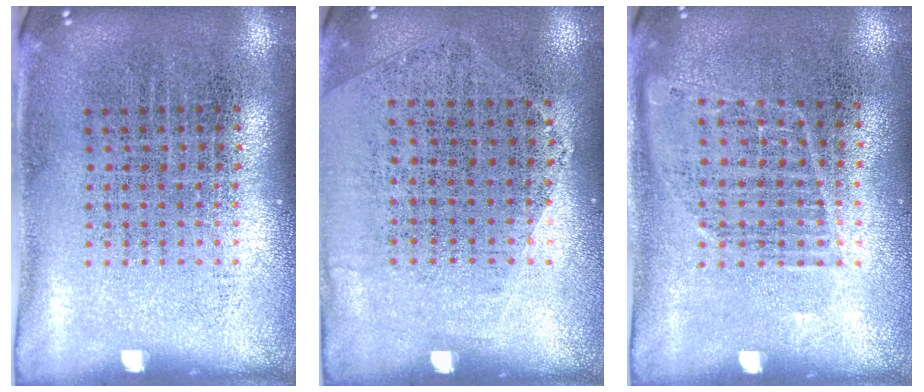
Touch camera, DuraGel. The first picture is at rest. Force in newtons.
{"total": 1.2, "press": 0.9, "slide": 0.7}
{"total": 0.9, "press": 0.9, "slide": 0.3}